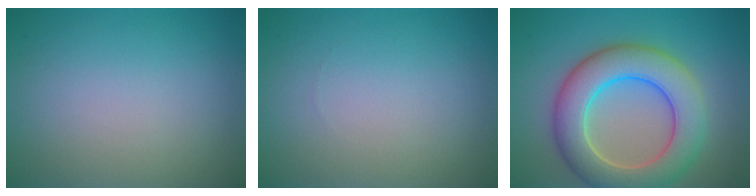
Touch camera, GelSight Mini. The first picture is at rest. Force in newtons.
{"total": 0.0}
{"total": 8.7, "press": 8.6, "slide": 0.4}